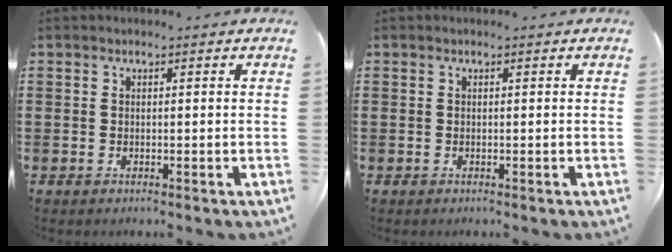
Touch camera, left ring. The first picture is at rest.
{"total": 0.0}